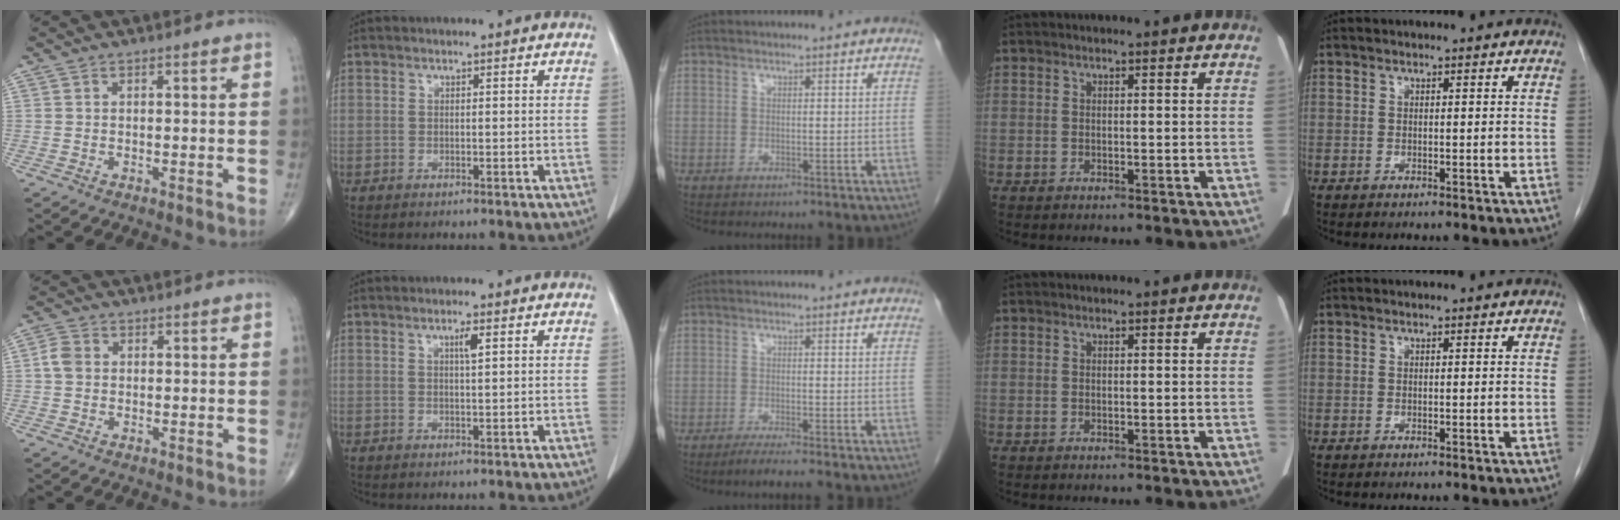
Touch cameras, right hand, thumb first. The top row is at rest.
{"thumb": {"total": 3.2, "force": [0.2, 2.6, 1.9], "torque": [-0.036, 0.008, -0.002]}, "index": {"total": 1.7, "force": [0.7, 0.0, 1.6], "torque": [-0.029, -0.001, 0.012]}, "middle": {"total": 3.1, "force": [-2.5, -0.5, 1.8], "torque": [-0.034, -0.006, -0.044]}}